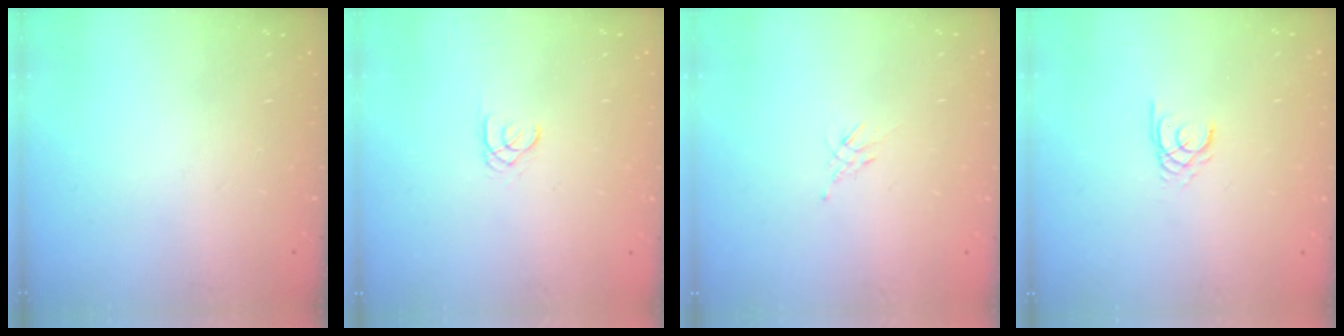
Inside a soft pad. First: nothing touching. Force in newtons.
{"total": 1.8, "press": 1.7, "slide": 0.2}
{"total": 2.1, "press": 2.0, "slide": 0.5}
{"total": 2.2, "press": 2.2, "slide": 0.2}